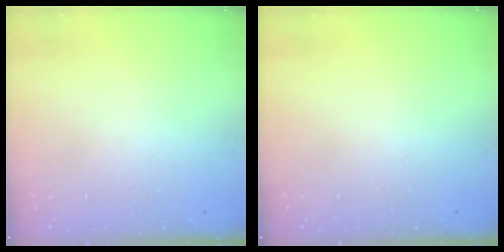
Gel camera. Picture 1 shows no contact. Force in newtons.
{"total": 0.0}